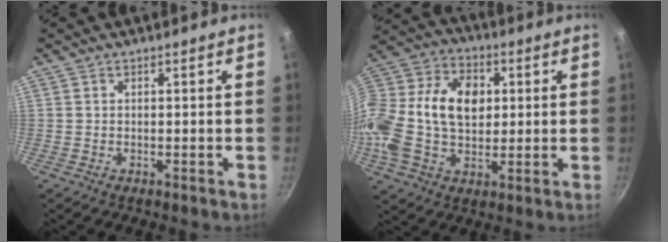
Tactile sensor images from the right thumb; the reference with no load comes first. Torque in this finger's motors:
{"motor_torque": [0.64, 2.09, 0.41, -0.23, 0.39]}